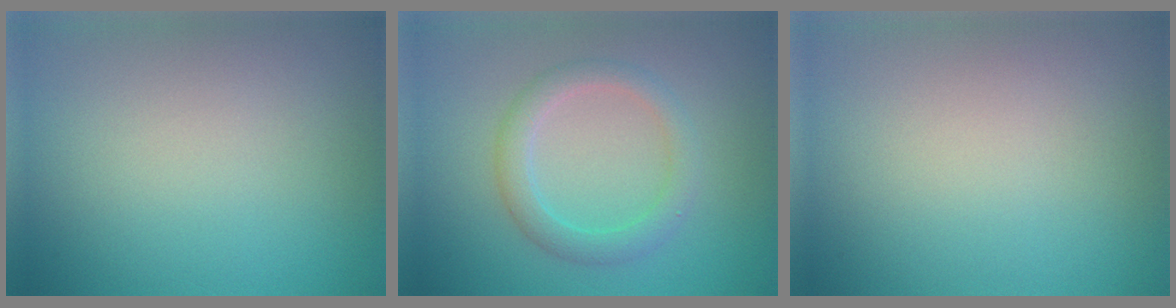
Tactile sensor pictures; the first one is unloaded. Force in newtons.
{"total": 2.9, "press": 2.9, "slide": 0.3}
{"total": 0.0}